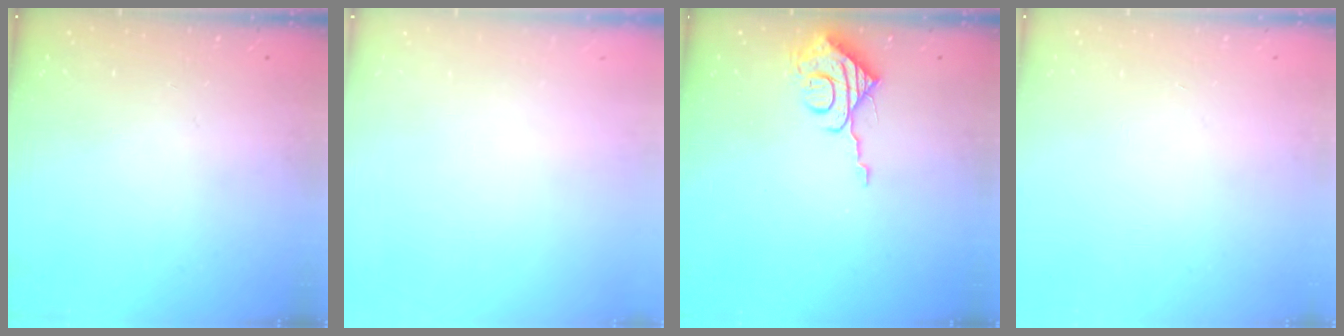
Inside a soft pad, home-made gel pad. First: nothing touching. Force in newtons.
{"total": 0.0}
{"total": 9.7, "press": 9.6, "slide": 0.8}
{"total": 0.0}